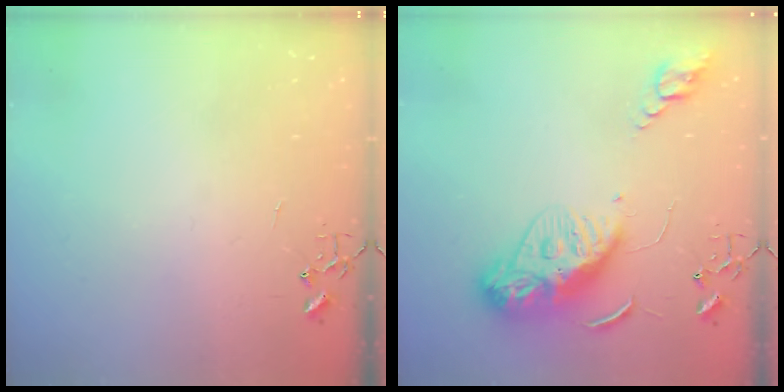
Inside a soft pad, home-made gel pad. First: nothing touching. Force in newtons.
{"total": 12.9, "press": 12.9, "slide": 1.2}